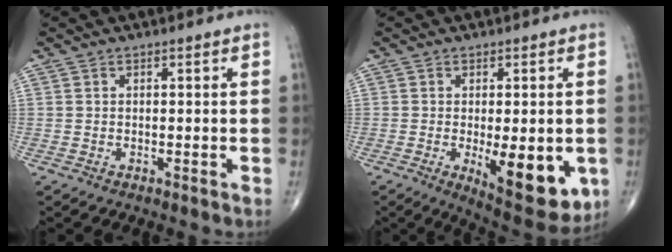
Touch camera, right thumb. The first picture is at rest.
{"total": 13.7, "force": [-3.2, 5.4, 12.2], "torque": [-0.148, -0.023, -0.030]}